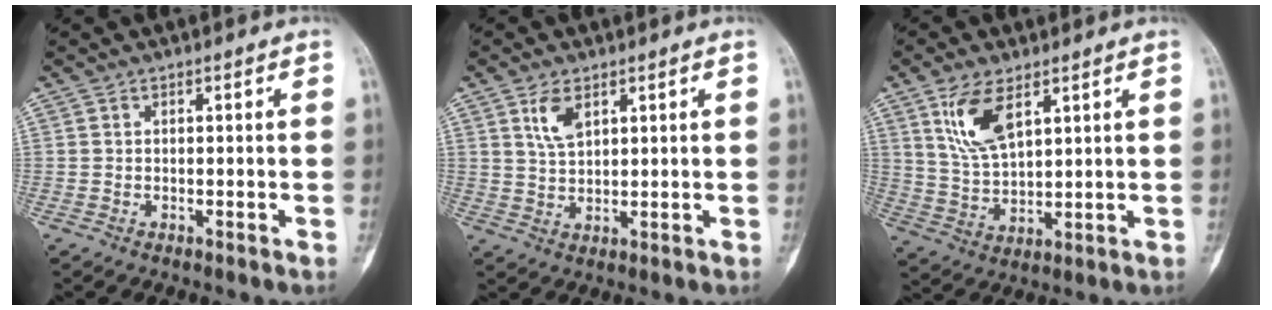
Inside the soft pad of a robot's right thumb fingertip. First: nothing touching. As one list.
[{"total": 4.8, "force": [2.5, 2.3, 3.4], "torque": [-0.058, -0.012, 0.052]}, {"total": 9.5, "force": [4.9, 4.1, 7.0], "torque": [-0.129, -0.020, 0.106]}]